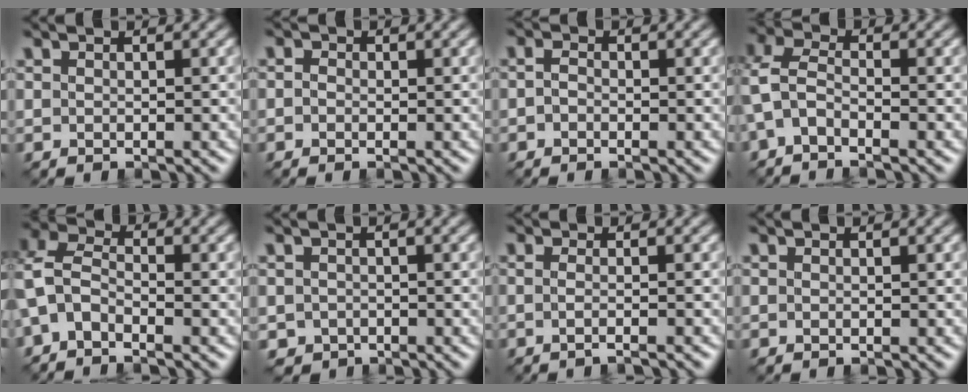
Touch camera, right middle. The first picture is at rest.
{"total": 0.7, "force": [-0.2, 0.6, 0.4], "torque": [-0.010, 0.000, -0.007]}
{"total": 1.0, "force": [-0.3, 0.6, 0.7], "torque": [-0.020, 0.003, -0.010]}
{"total": 3.2, "force": [-1.3, 1.9, 2.3], "torque": [-0.062, 0.008, -0.038]}
{"total": 4.2, "force": [-1.4, 2.7, 2.9], "torque": [-0.070, 0.008, -0.042]}
{"total": 1.5, "force": [-0.8, 1.1, 0.4], "torque": [-0.009, -0.005, -0.017]}
{"total": 1.6, "force": [-0.6, 0.2, 1.5], "torque": [-0.026, -0.005, -0.018]}
{"total": 0.0}